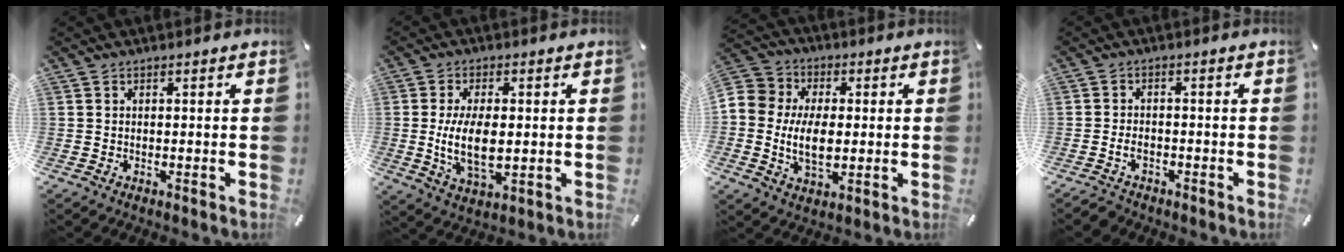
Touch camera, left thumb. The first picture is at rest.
{"total": 10.6, "force": [0.0, 5.4, 9.1], "torque": [-0.184, -0.012, -0.005]}
{"total": 11.7, "force": [-1.2, 8.6, 7.8], "torque": [-0.165, 0.005, -0.023]}
{"total": 3.0, "force": [-1.8, 1.8, 1.6], "torque": [-0.037, 0.007, -0.036]}